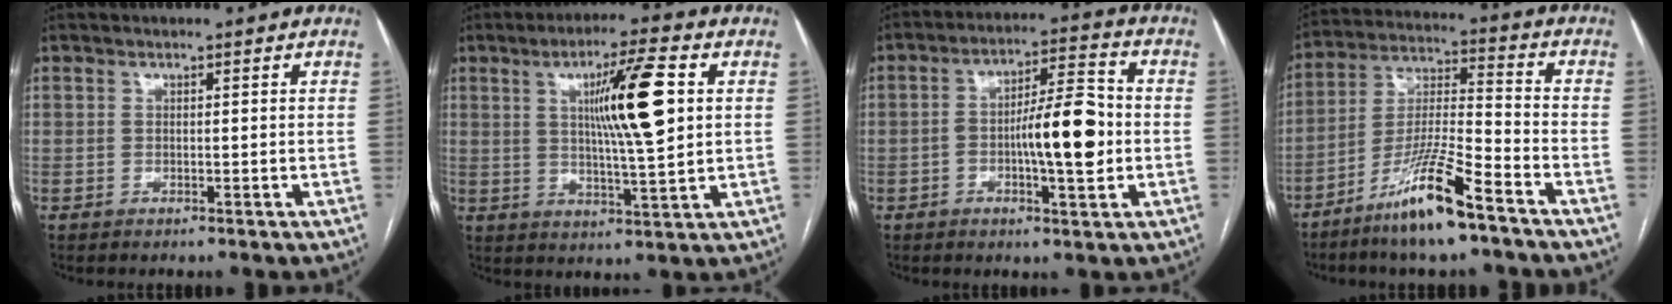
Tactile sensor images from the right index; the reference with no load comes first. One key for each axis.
{"total": 11.6, "fx": 2.7, "fy": 0.4, "fz": 11.3, "tx": -0.186, "ty": 0.002, "tz": 0.045}
{"total": 10.7, "fx": -1.5, "fy": 2.3, "fz": 10.3, "tx": -0.168, "ty": 0.015, "tz": -0.023}
{"total": 13.1, "fx": -8.6, "fy": 0.7, "fz": 9.9, "tx": -0.196, "ty": -0.021, "tz": -0.163}